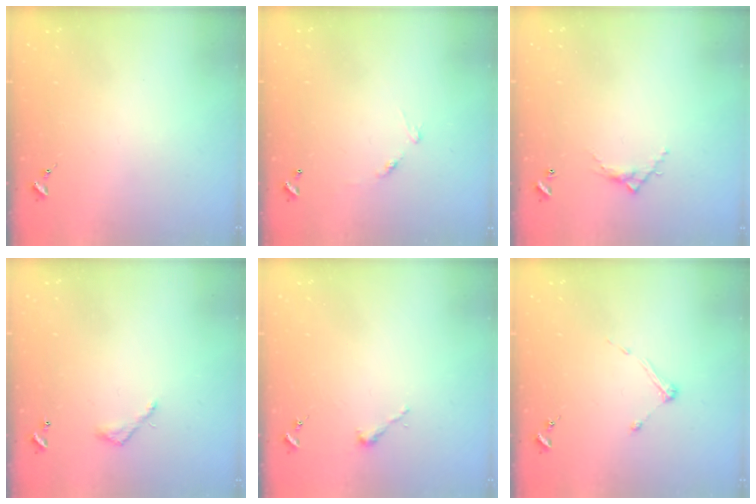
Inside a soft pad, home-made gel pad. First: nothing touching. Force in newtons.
{"total": 7.0, "press": 7.0, "slide": 0.5}
{"total": 5.2, "press": 5.2, "slide": 0.2}
{"total": 4.1, "press": 4.1, "slide": 0.3}
{"total": 2.5, "press": 2.5, "slide": 0.2}
{"total": 3.9, "press": 3.8, "slide": 0.4}